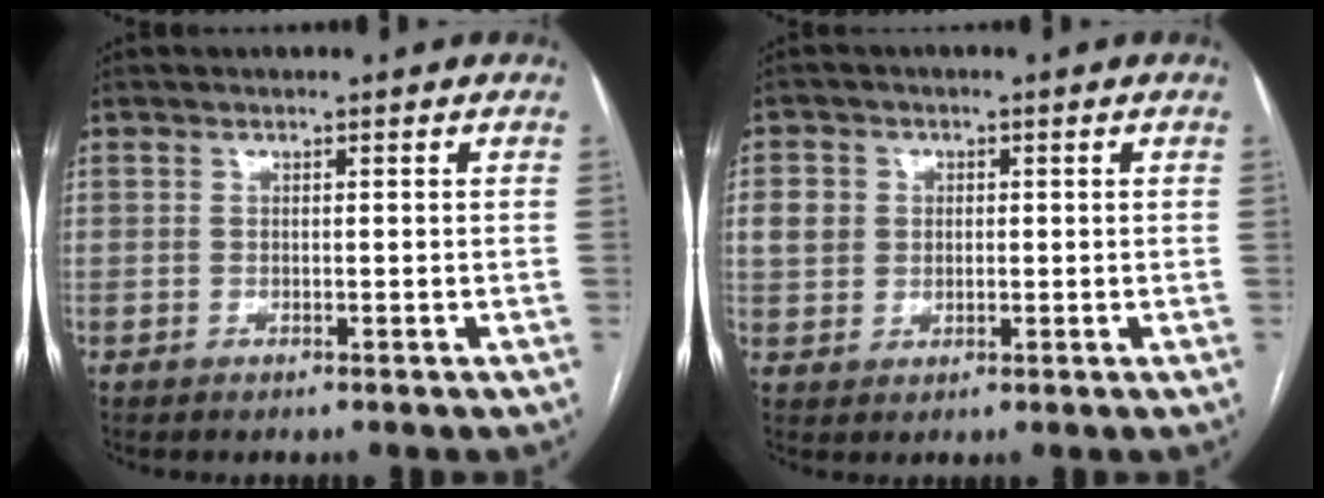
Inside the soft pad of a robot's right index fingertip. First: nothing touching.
{"total": 4.7, "force": [0.8, 4.3, 1.6], "torque": [-0.032, 0.018, 0.019]}